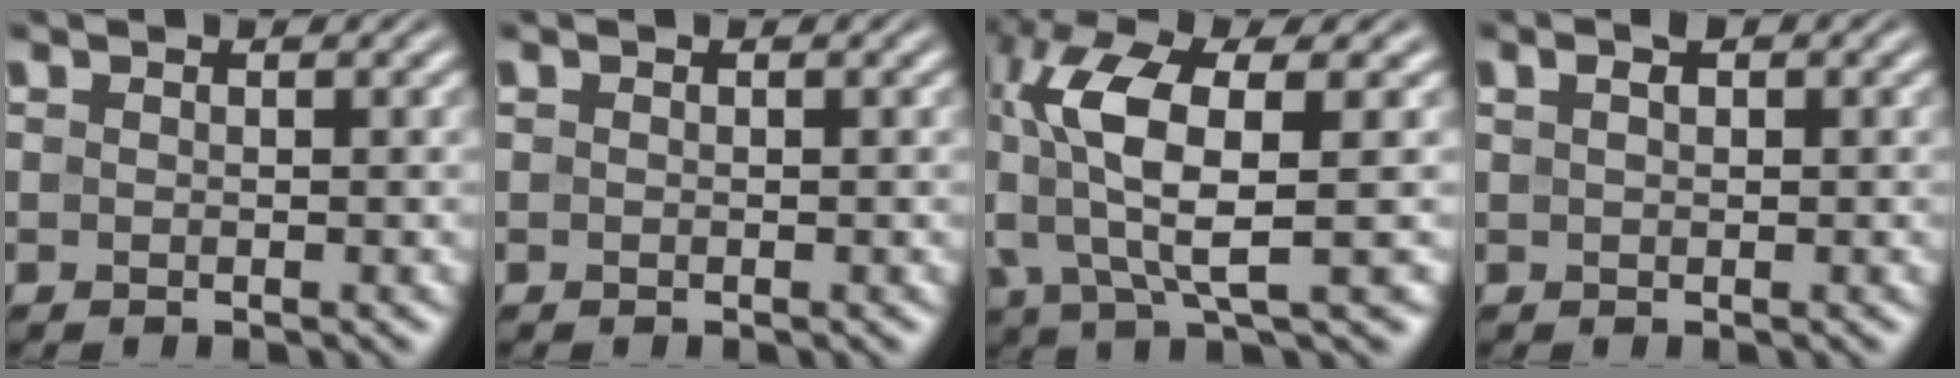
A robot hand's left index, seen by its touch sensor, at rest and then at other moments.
{"total": 0.0}
{"total": 9.5, "force": [1.2, 3.1, 8.9], "torque": [-0.188, 0.014, 0.018]}
{"total": 1.6, "force": [0.8, 0.8, 1.2], "torque": [-0.015, 0.001, 0.014]}